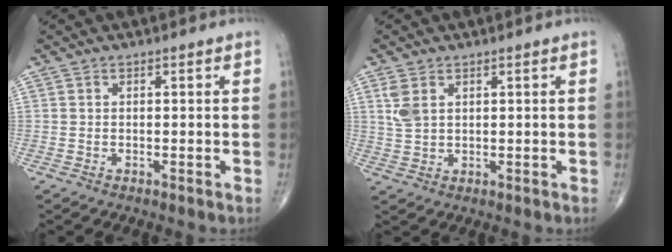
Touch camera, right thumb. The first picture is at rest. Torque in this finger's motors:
{"motor_torque": [-0.01, 1.34, 0.40, 0.09, 0.01]}